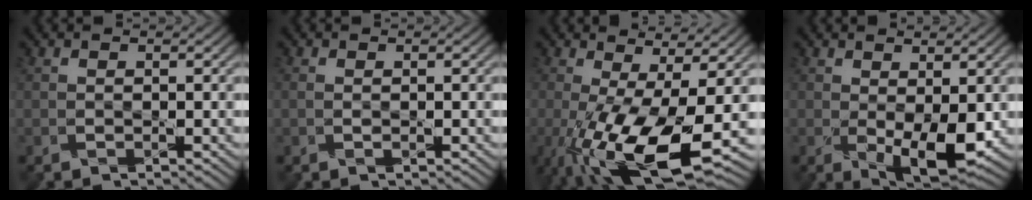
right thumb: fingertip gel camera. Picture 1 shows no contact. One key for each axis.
{"total": 0.8, "fx": 0.1, "fy": 0.4, "fz": 0.7, "tx": -0.017, "ty": -0.001, "tz": 0.001}
{"total": 13.2, "fx": -3.9, "fy": 4.1, "fz": 11.9, "tx": -0.244, "ty": -0.031, "tz": -0.061}
{"total": 5.7, "fx": -0.3, "fy": 2.6, "fz": 5.1, "tx": -0.099, "ty": -0.020, "tz": 0.007}